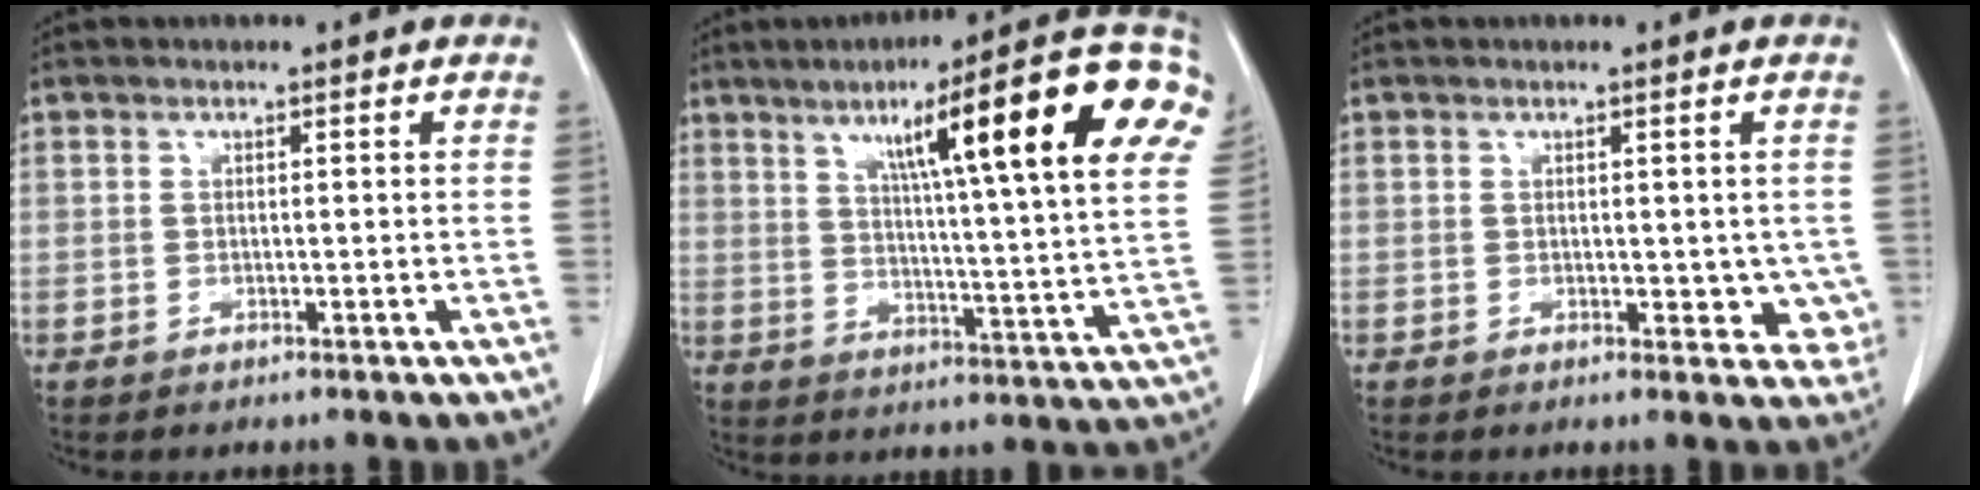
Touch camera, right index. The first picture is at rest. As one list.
[{"total": 24.9, "force": [10.0, 1.4, 22.8], "torque": [-0.282, 0.034, 0.133]}, {"total": 4.2, "force": [0.2, 2.6, 3.4], "torque": [-0.016, -0.005, 0.004]}]